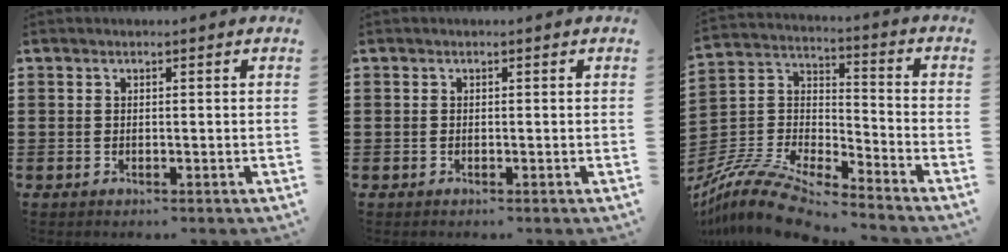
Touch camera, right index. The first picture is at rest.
{"total": 0.0}
{"total": 10.4, "force": [-9.6, 1.7, 3.6], "torque": [-0.087, 0.013, -0.197]}